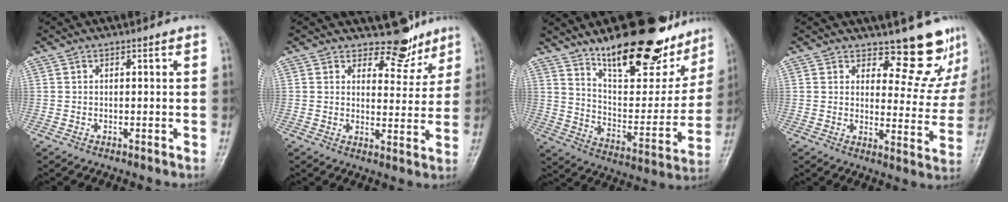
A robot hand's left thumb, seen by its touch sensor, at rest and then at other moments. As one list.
[{"total": 6.1, "force": [5.3, 3.1, 0.7], "torque": [0.020, -0.047, 0.074]}, {"total": 24.2, "force": [17.4, 8.9, 14.3], "torque": [-0.157, -0.090, 0.271]}, {"total": 10.3, "force": [9.3, 3.8, 2.3], "torque": [0.015, -0.089, 0.106]}]